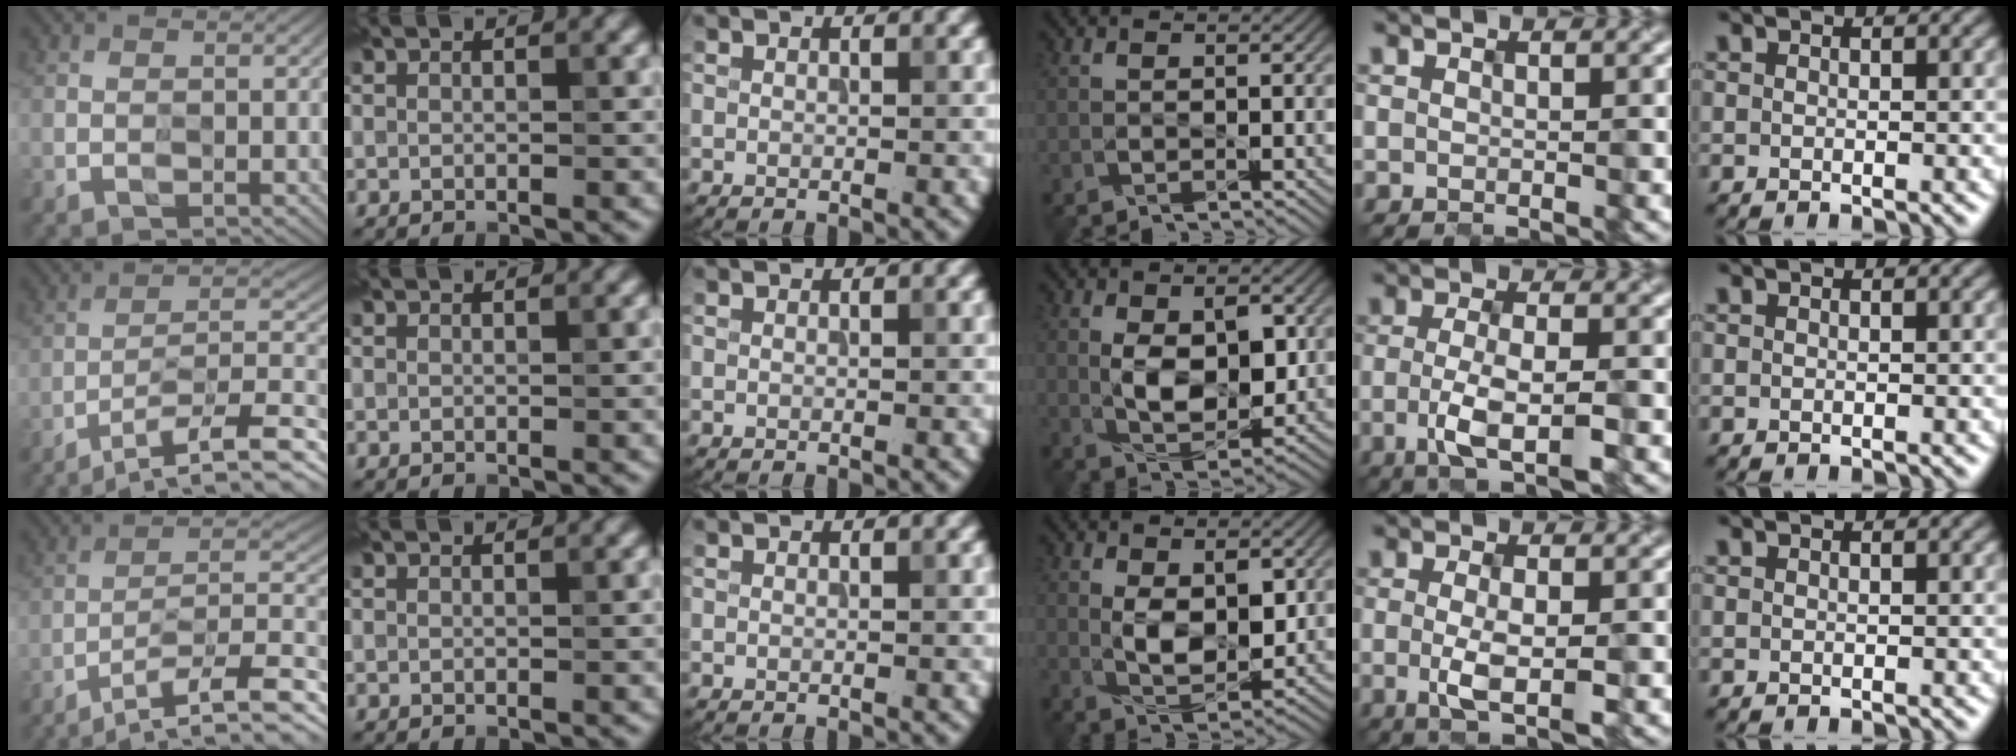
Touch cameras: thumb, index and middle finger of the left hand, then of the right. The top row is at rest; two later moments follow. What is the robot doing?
{"motion": "insert", "object": "key"}